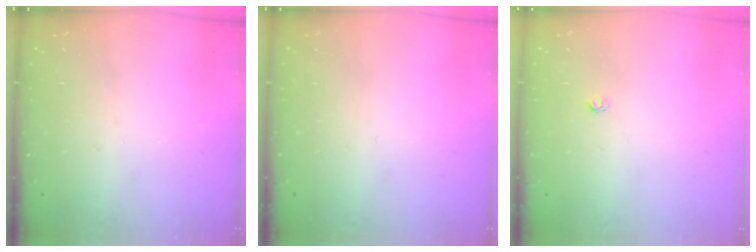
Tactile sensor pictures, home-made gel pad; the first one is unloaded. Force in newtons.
{"total": 0.0}
{"total": 1.6, "press": 1.5, "slide": 0.1}